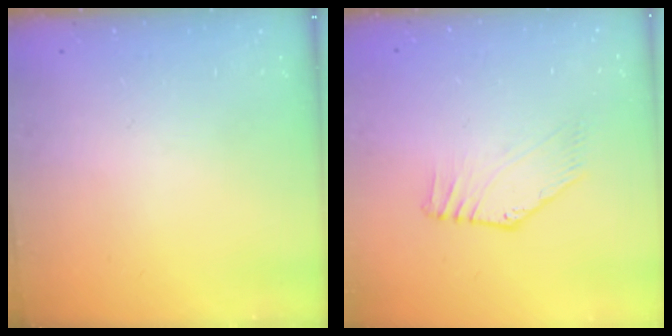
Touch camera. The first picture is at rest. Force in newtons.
{"total": 2.7, "press": 2.7, "slide": 0.2}